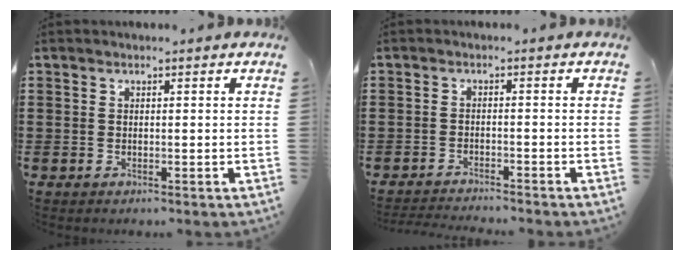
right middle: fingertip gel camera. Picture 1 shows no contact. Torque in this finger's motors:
{"motor_torque": [0.36, 0.14, 0.12, 0.03]}